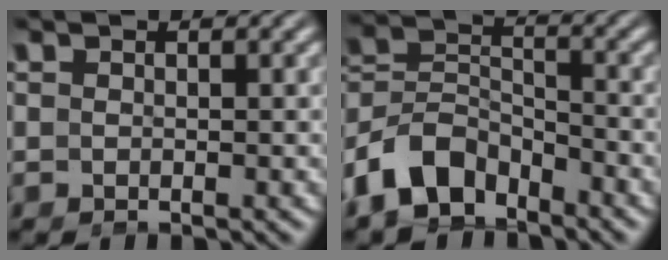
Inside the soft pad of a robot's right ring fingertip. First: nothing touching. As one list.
[{"total": 7.5, "force": [-4.9, 4.9, 2.9], "torque": [-0.051, -0.026, -0.084]}]